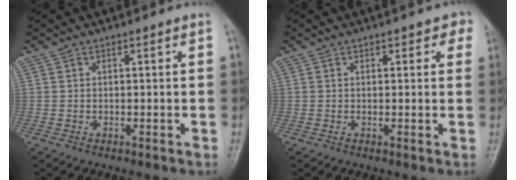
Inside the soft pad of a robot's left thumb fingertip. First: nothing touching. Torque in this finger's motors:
{"motor_torque": [-0.10, 0.02, -0.31, -0.18, 0.02]}